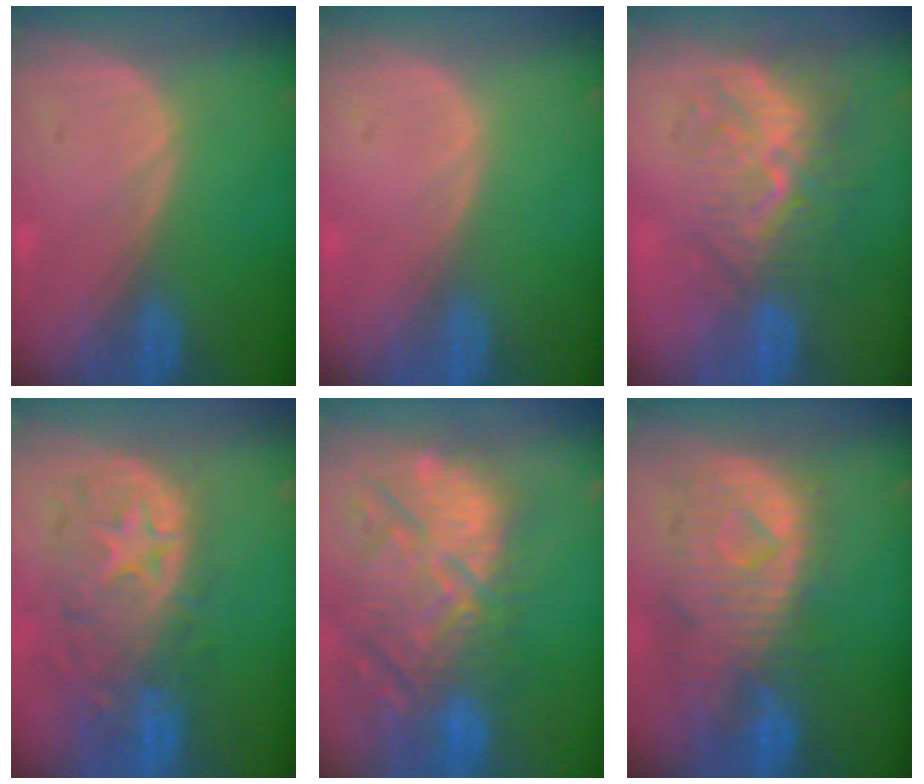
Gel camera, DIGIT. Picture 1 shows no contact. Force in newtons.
{"total": 0.0}
{"total": 10.0, "press": 8.6, "slide": 4.9}
{"total": 11.2, "press": 9.7, "slide": 5.5}
{"total": 14.5, "press": 12.7, "slide": 7.0}
{"total": 11.4, "press": 9.9, "slide": 5.7}